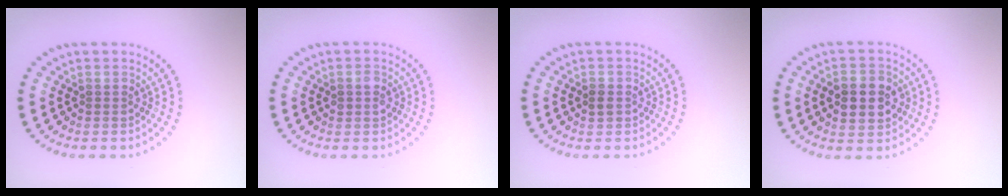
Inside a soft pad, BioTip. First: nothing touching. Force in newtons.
{"total": 1.1, "press": 1.1, "slide": 0.1}
{"total": 1.1, "press": 1.0, "slide": 0.2}
{"total": 4.5, "press": 4.5, "slide": 0.1}